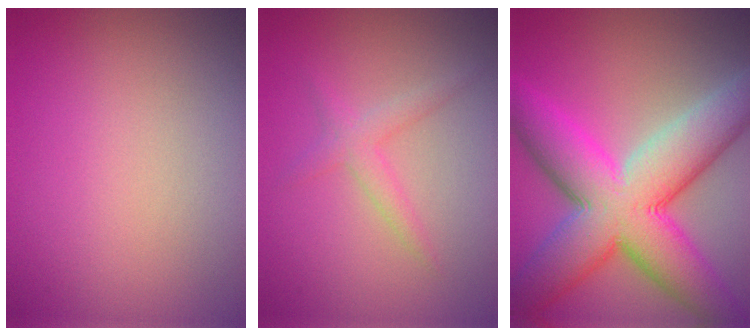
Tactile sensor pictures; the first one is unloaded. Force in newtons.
{"total": 1.8, "press": 1.8, "slide": 0.1}
{"total": 12.8, "press": 12.7, "slide": 0.6}